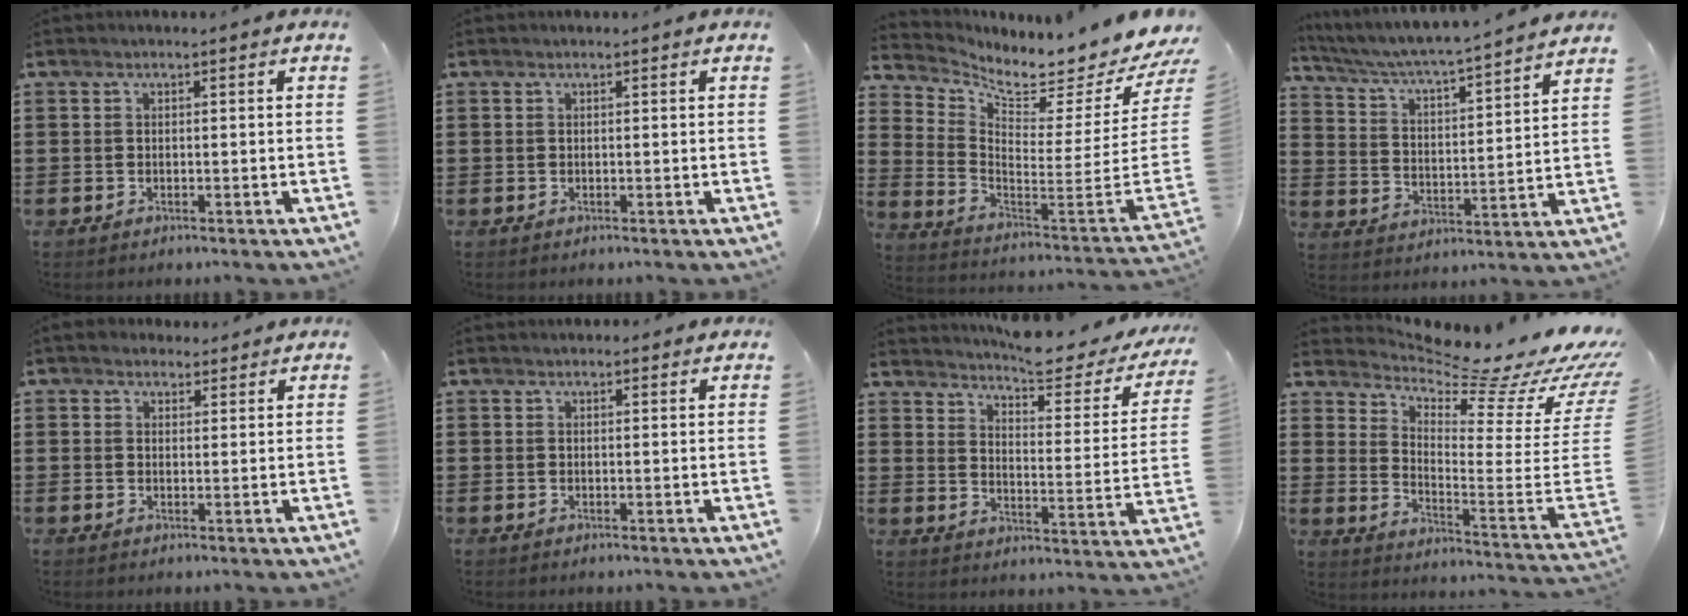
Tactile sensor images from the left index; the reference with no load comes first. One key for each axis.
{"total": 0.0}
{"total": 5.1, "fx": 4.8, "fy": 0.1, "fz": 2.0, "tx": -0.057, "ty": -0.072, "tz": 0.069}
{"total": 4.1, "fx": 3.8, "fy": -0.3, "fz": 1.5, "tx": -0.050, "ty": -0.036, "tz": 0.054}
{"total": 2.4, "fx": 1.8, "fy": 1.5, "fz": 0.2, "tx": -0.003, "ty": 0.005, "tz": 0.033}
{"total": 1.0, "fx": 0.9, "fy": 0.4, "fz": 0.2, "tx": -0.006, "ty": 0.004, "tz": 0.017}
{"total": 6.3, "fx": 5.9, "fy": 0.5, "fz": 2.4, "tx": -0.060, "ty": -0.037, "tz": 0.097}
{"total": 9.0, "fx": 8.0, "fy": 1.1, "fz": 4.0, "tx": -0.089, "ty": -0.085, "tz": 0.125}